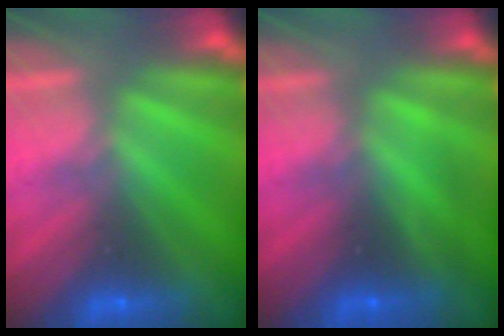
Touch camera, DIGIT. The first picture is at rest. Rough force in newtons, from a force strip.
{"total": 1.6}